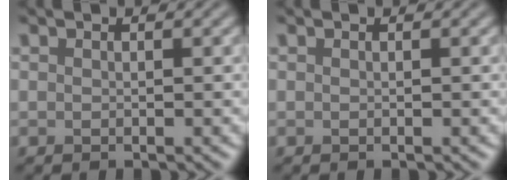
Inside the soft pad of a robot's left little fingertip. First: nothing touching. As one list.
[{"total": 0.0}]